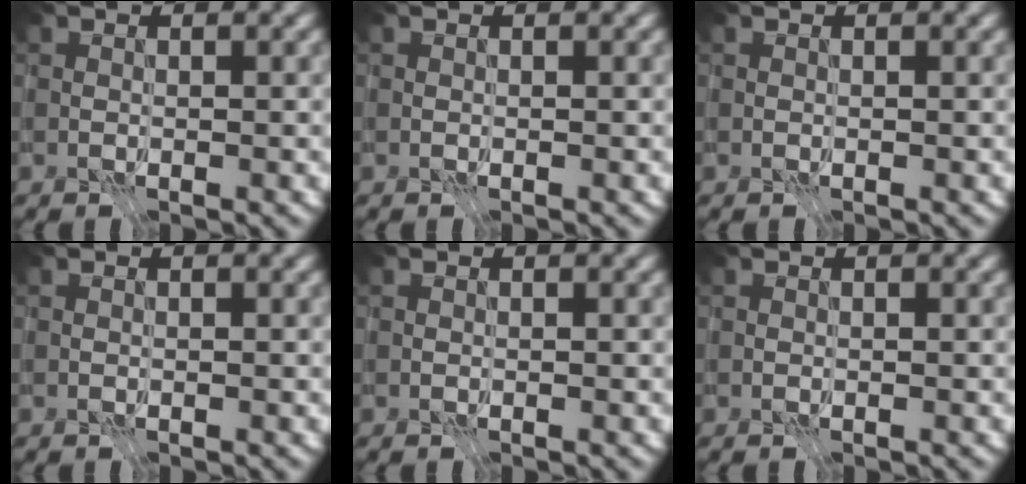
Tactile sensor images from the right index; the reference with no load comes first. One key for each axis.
{"total": 0.0}
{"total": 0.0}
{"total": 0.0}
{"total": 0.0}
{"total": 0.0}